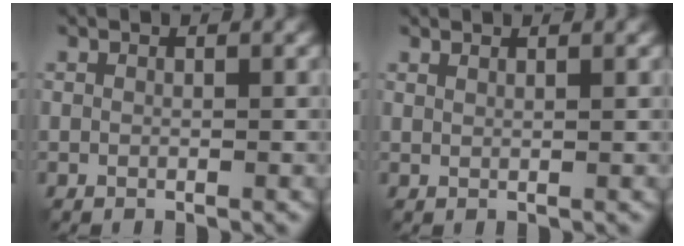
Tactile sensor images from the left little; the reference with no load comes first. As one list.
[{"total": 1.1, "force": [0.9, 0.3, 0.6], "torque": [-0.006, 0.001, 0.008]}]